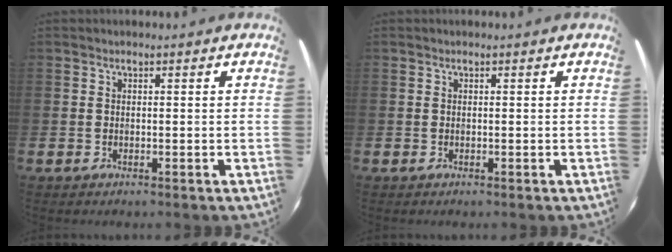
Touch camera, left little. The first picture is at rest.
{"total": 0.0}